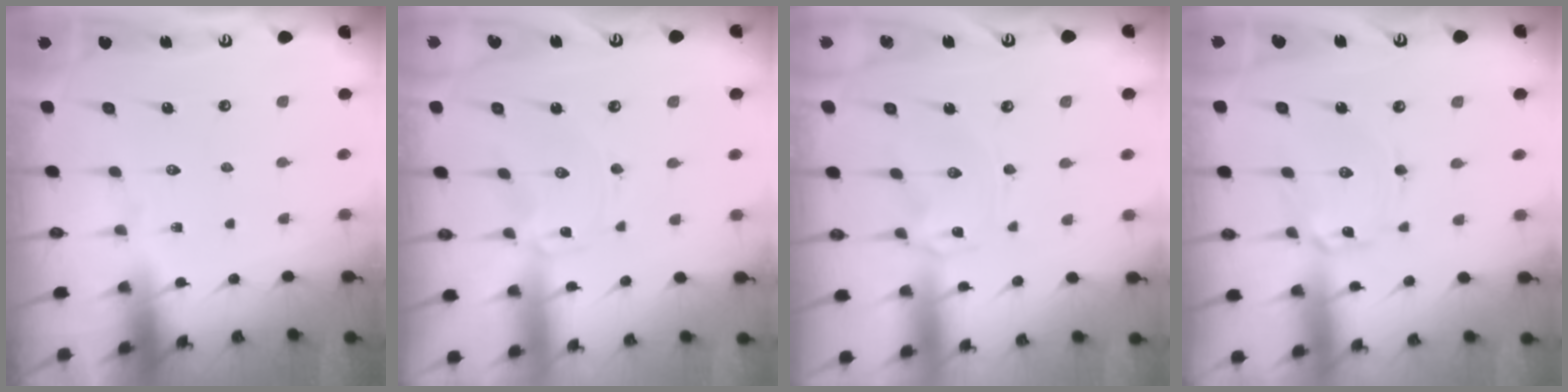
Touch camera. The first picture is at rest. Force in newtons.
{"total": 0.7, "press": 0.7, "slide": 0.0}
{"total": 0.0}
{"total": 2.4, "press": 2.4, "slide": 0.1}